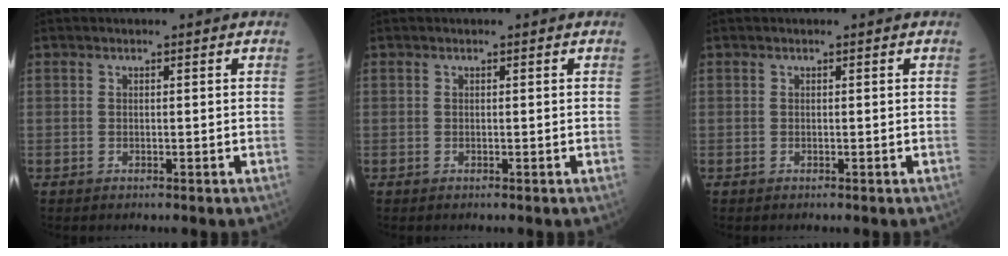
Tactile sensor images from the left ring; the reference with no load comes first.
{"total": 0.0}
{"total": 0.0}